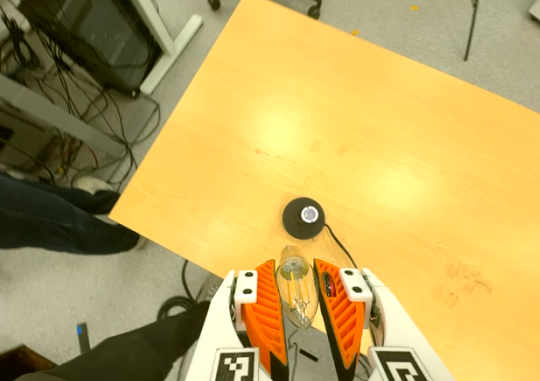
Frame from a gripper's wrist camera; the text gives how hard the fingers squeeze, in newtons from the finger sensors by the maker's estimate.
{"total": 12.7, "left": 13.8, "right": 11.7}